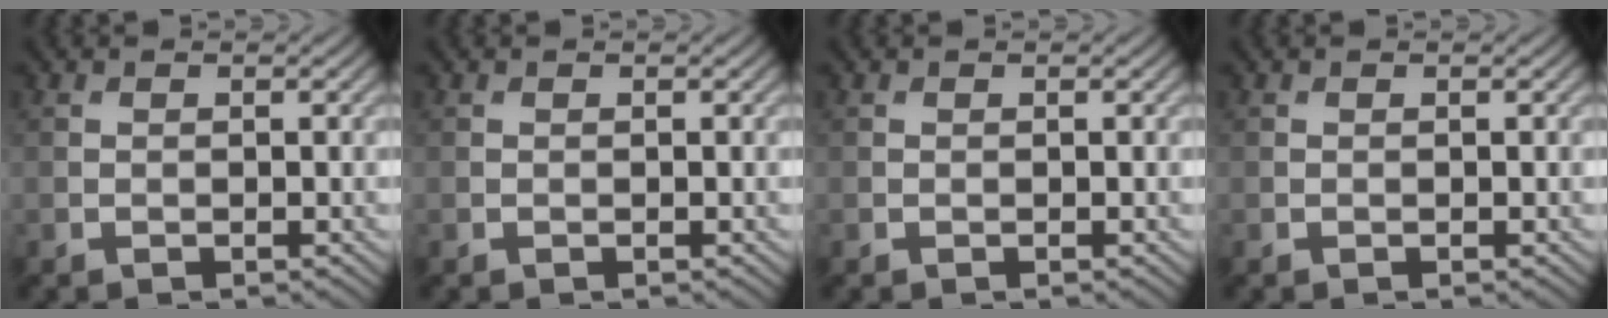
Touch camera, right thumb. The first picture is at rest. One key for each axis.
{"total": 0.0}
{"total": 0.0}
{"total": 0.0}